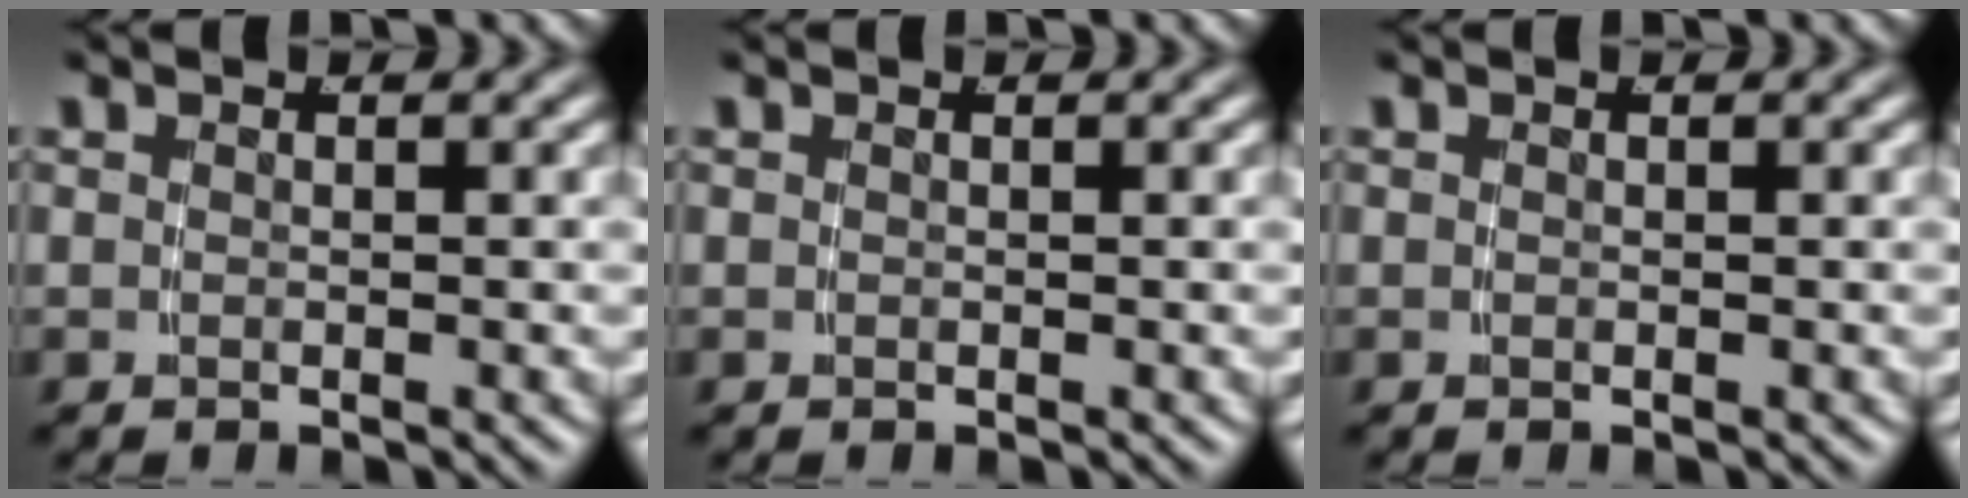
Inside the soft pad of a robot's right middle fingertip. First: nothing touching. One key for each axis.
{"total": 0.0}
{"total": 0.0}